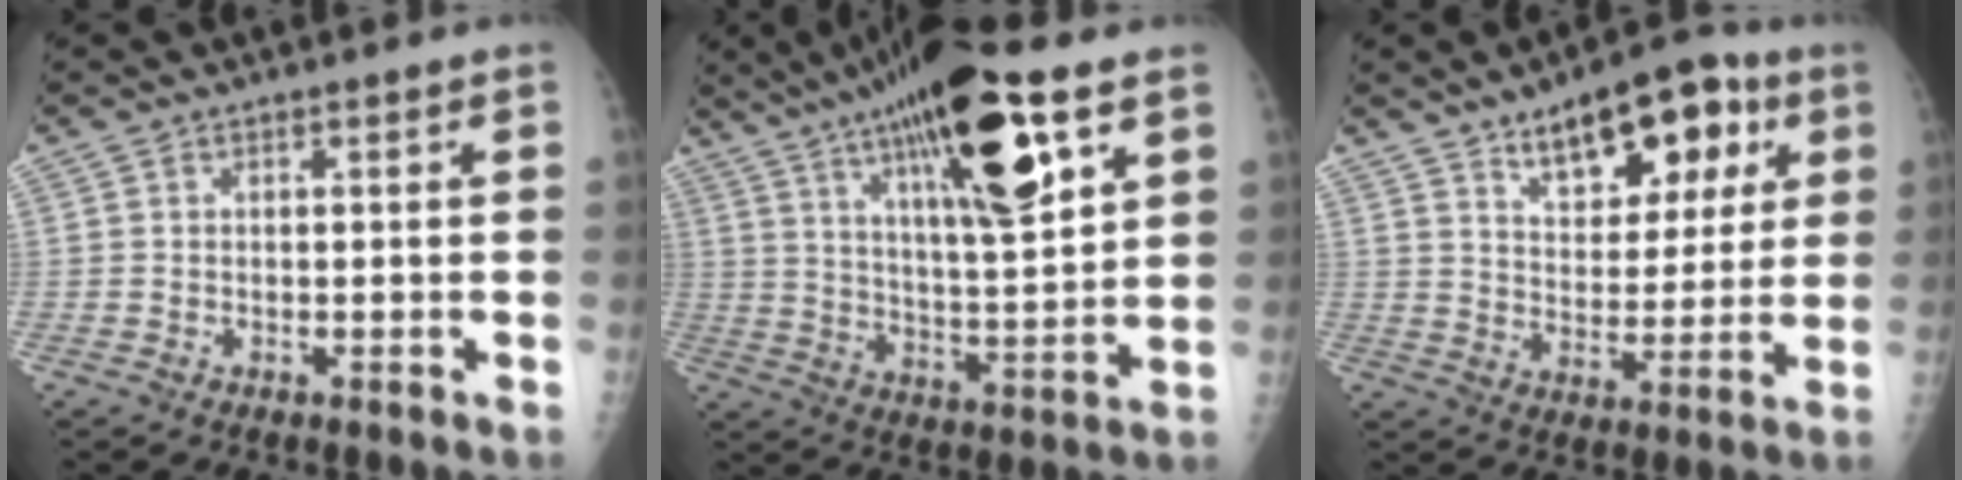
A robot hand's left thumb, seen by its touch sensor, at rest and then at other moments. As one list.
[{"total": 21.8, "force": [11.0, 5.4, 18.1], "torque": [-0.285, -0.032, 0.183]}, {"total": 15.3, "force": [7.8, 7.8, 10.6], "torque": [-0.101, -0.024, 0.117]}]